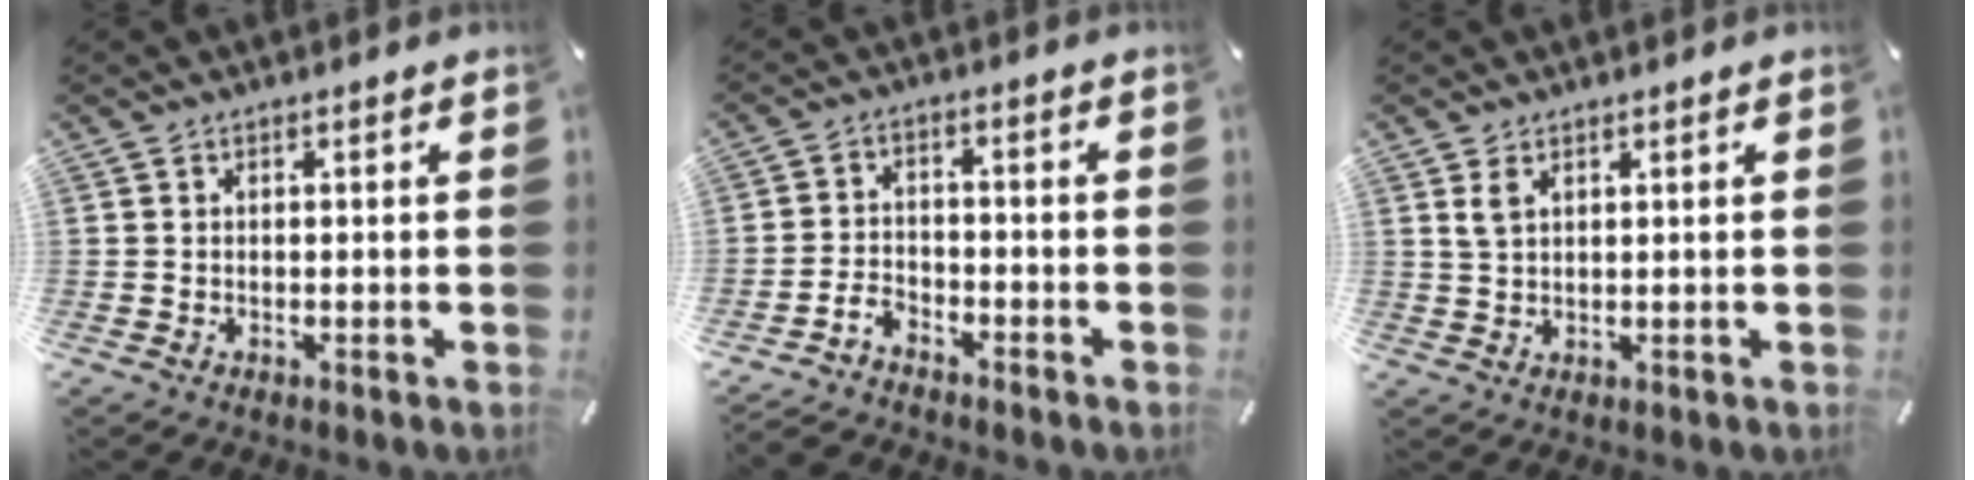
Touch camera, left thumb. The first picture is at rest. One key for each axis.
{"total": 4.4, "fx": -3.6, "fy": 2.0, "fz": 1.3, "tx": -0.036, "ty": 0.017, "tz": -0.072}
{"total": 2.4, "fx": 1.4, "fy": 1.1, "fz": 1.6, "tx": -0.036, "ty": 0.000, "tz": 0.026}